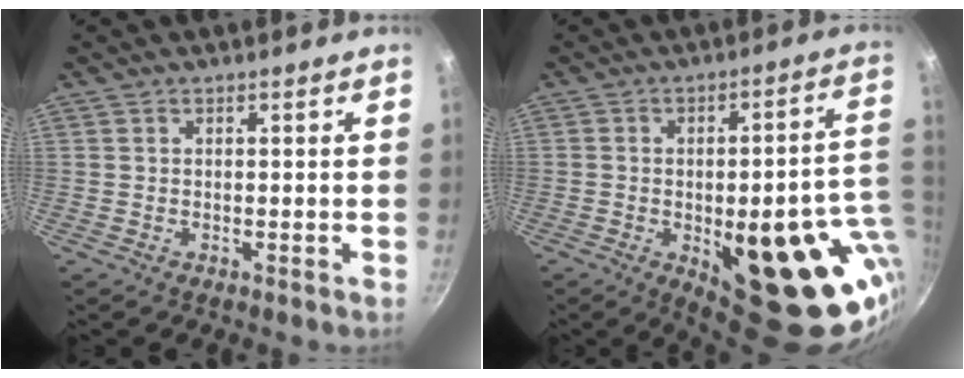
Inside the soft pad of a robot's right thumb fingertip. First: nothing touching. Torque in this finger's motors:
{"motor_torque": [2.55, 2.46, 2.08, -0.69, 0.40]}